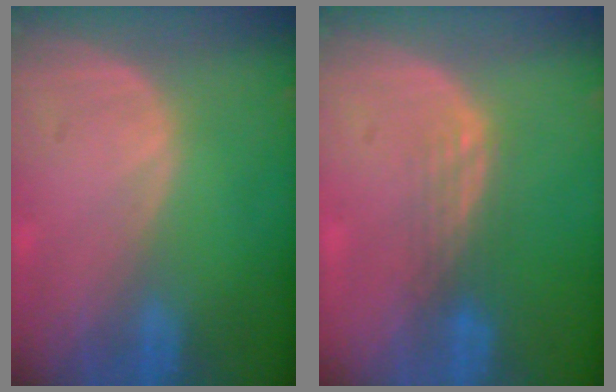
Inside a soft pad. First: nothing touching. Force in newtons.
{"total": 3.0, "press": 2.5, "slide": 1.7}